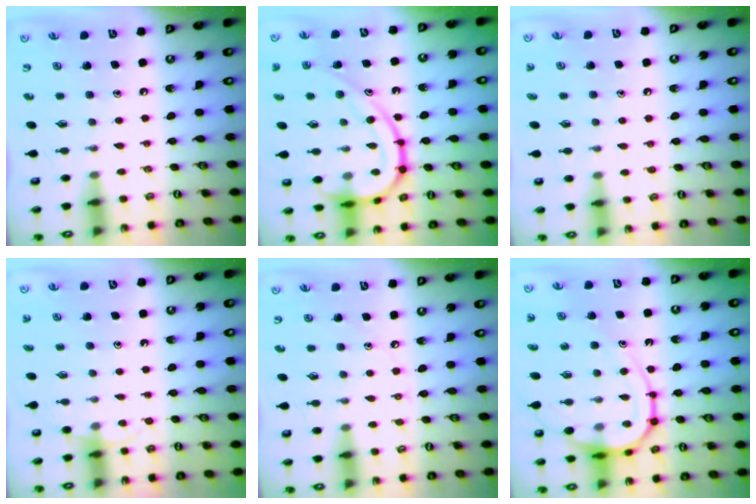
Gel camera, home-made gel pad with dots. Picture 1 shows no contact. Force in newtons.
{"total": 18.1, "press": 18.0, "slide": 1.1}
{"total": 4.2, "press": 4.1, "slide": 0.9}
{"total": 4.7, "press": 4.7, "slide": 0.3}
{"total": 2.3, "press": 2.3, "slide": 0.3}
{"total": 14.0, "press": 14.0, "slide": 1.4}